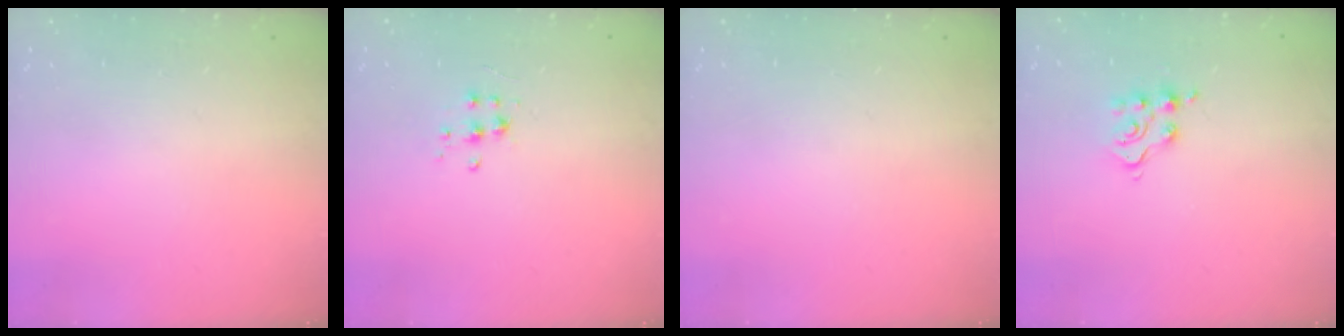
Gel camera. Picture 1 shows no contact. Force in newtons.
{"total": 4.6, "press": 4.6, "slide": 0.5}
{"total": 0.0}
{"total": 5.6, "press": 5.6, "slide": 0.1}